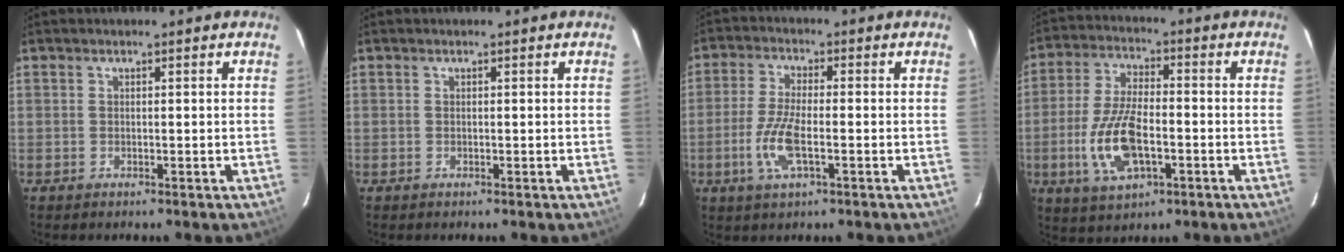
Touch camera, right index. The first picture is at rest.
{"total": 0.0}
{"total": 7.6, "force": [-2.3, 2.3, 6.8], "torque": [-0.149, -0.004, -0.048]}
{"total": 12.7, "force": [-3.5, 5.6, 10.8], "torque": [-0.230, -0.004, -0.063]}